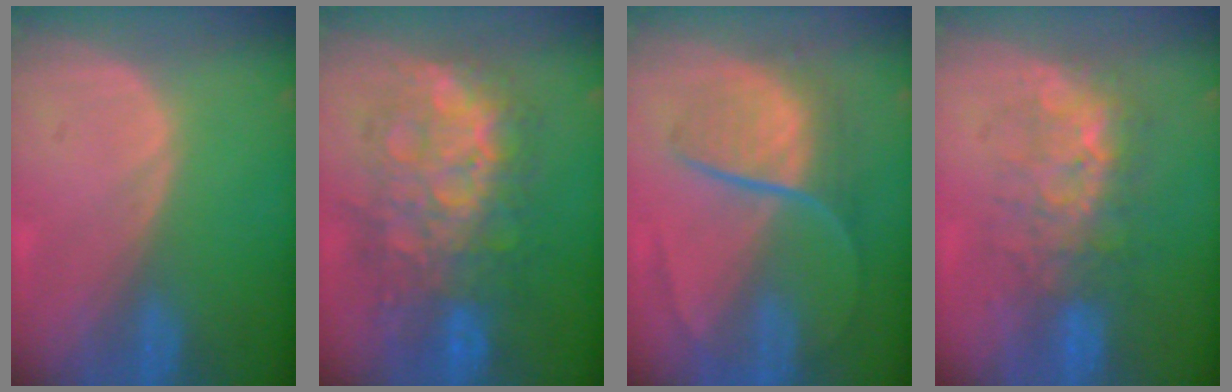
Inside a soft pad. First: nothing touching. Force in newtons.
{"total": 12.1, "press": 12.0, "slide": 1.2}
{"total": 9.0, "press": 7.5, "slide": 5.0}
{"total": 7.9, "press": 7.6, "slide": 2.3}